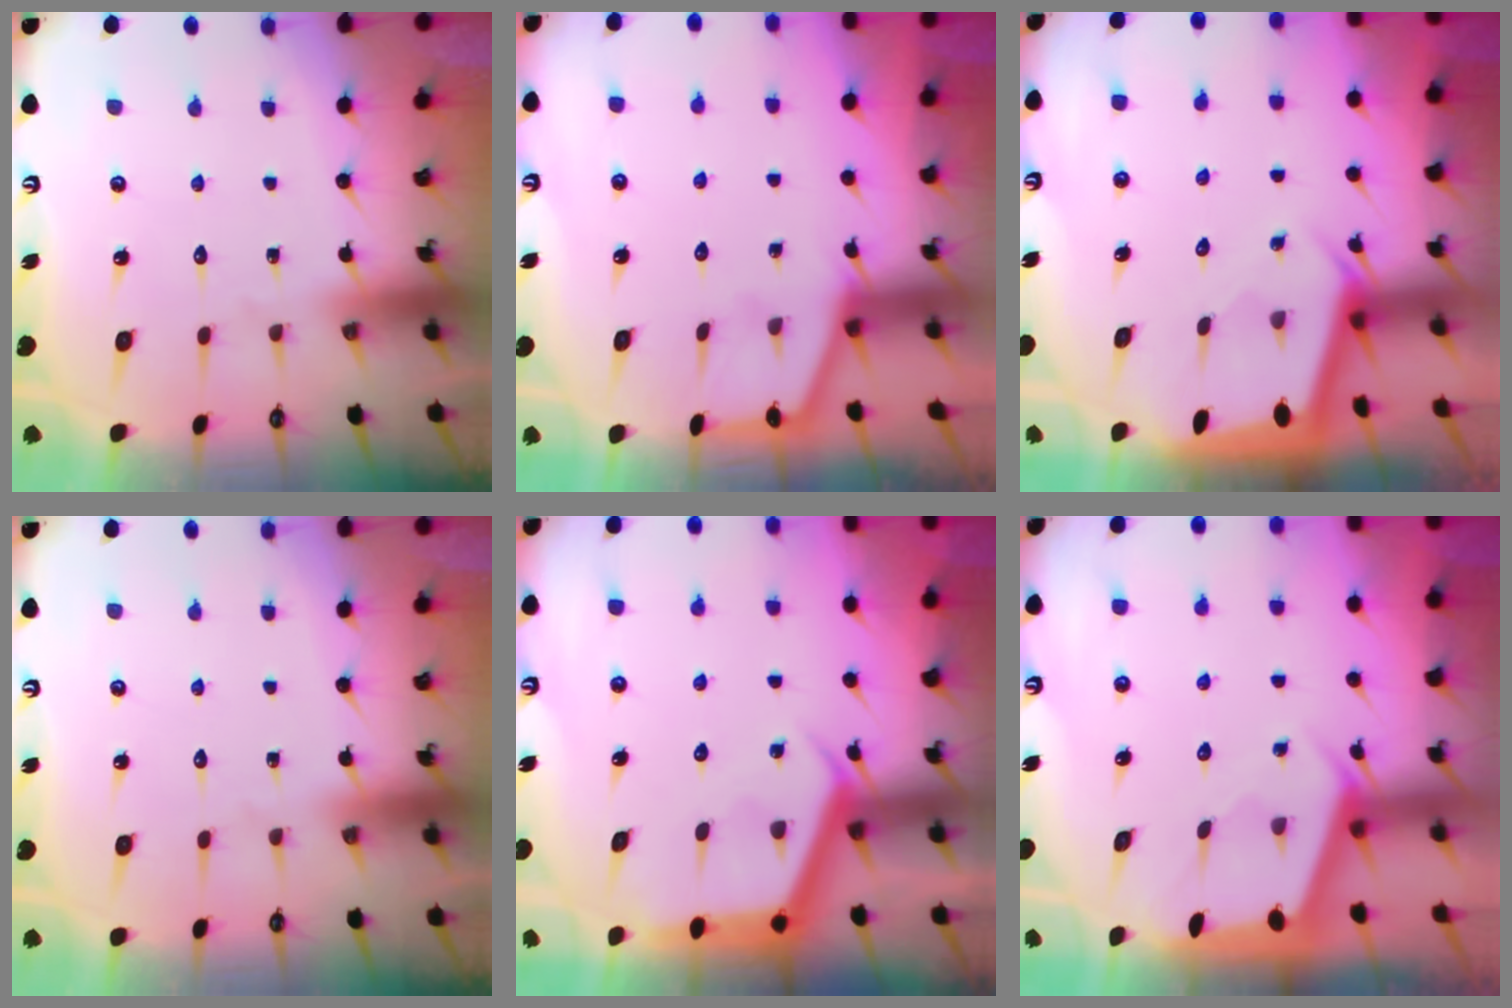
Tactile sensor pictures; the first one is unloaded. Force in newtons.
{"total": 1.2, "press": 1.2, "slide": 0.3}
{"total": 1.8, "press": 1.8, "slide": 0.1}
{"total": 0.0}
{"total": 3.9, "press": 3.8, "slide": 0.4}
{"total": 2.1, "press": 2.0, "slide": 0.3}